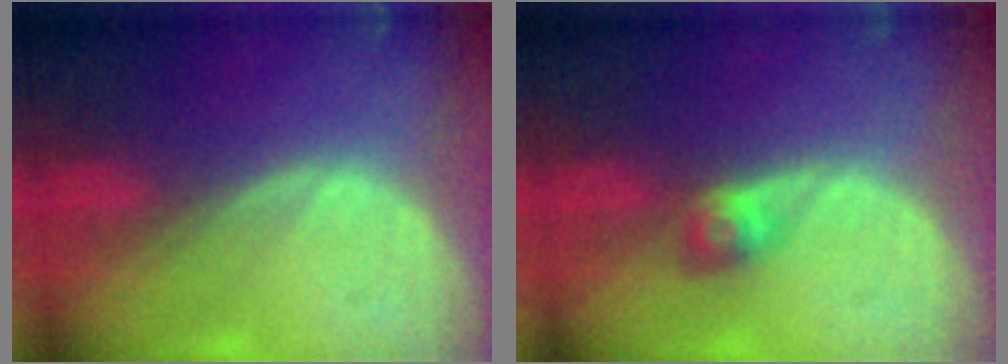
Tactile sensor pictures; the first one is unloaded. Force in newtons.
{"total": 2.8, "press": 2.5, "slide": 1.1}